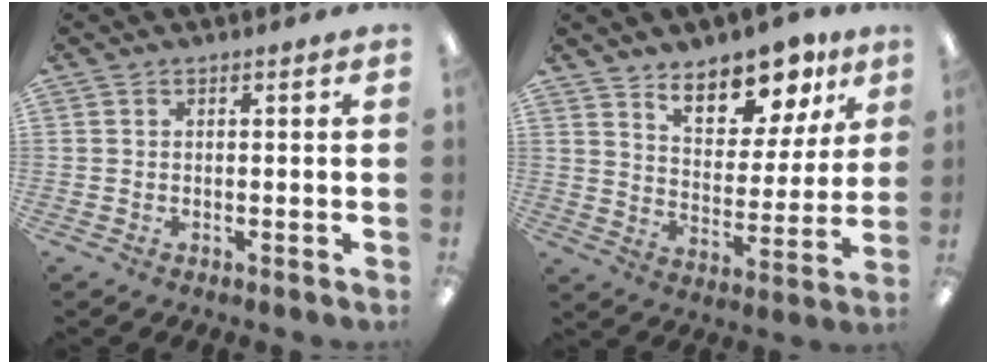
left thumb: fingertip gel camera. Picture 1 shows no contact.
{"total": 13.7, "force": [10.8, 6.1, 5.9], "torque": [-0.085, -0.073, 0.191]}